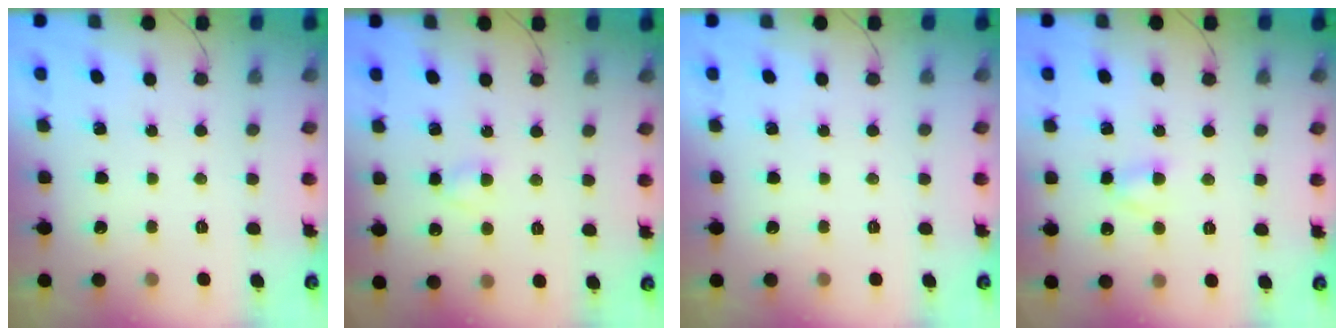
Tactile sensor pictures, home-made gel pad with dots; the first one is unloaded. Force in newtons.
{"total": 2.5, "press": 2.3, "slide": 1.1}
{"total": 0.0}
{"total": 2.9, "press": 2.7, "slide": 1.2}